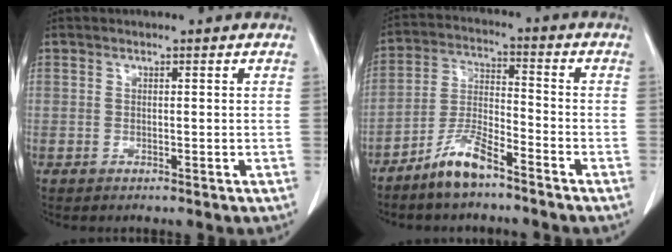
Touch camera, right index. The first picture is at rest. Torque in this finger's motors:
{"motor_torque": [0.56, -0.53, 0.19, 0.10]}